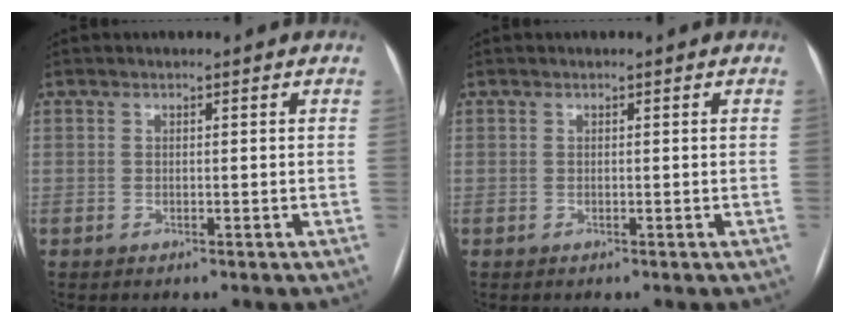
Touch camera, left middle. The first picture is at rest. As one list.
[{"total": 0.0}]